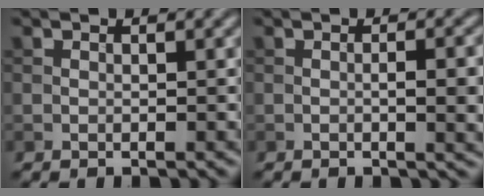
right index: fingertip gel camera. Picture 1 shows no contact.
{"total": 4.1, "force": [-0.3, 1.2, 3.9], "torque": [-0.061, -0.004, -0.001]}